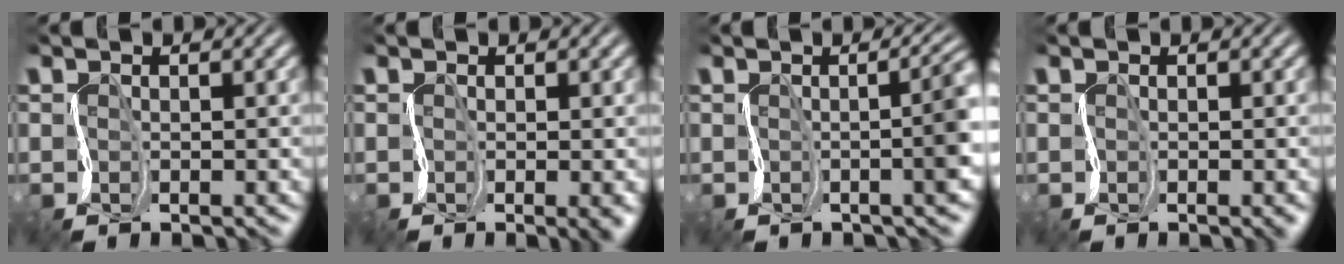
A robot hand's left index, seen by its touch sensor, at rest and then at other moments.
{"total": 3.3, "force": [-0.8, 1.3, 2.9], "torque": [-0.043, -0.007, 0.001]}
{"total": 4.5, "force": [0.0, 1.2, 4.3], "torque": [-0.034, 0.006, -0.002]}
{"total": 1.7, "force": [-0.7, 0.6, 1.4], "torque": [-0.012, -0.001, -0.003]}